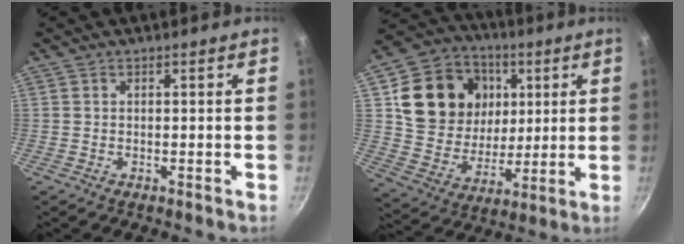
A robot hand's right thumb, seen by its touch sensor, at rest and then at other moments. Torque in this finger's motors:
{"motor_torque": [0.77, 2.82, 0.51, -0.36, 0.10]}